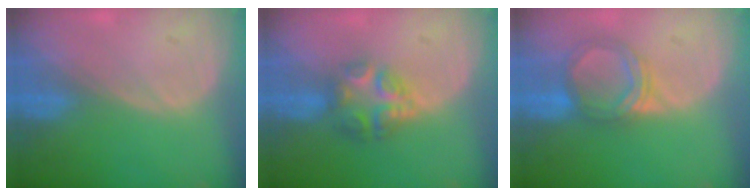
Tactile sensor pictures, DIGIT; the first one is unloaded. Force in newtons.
{"total": 6.2, "press": 5.4, "slide": 2.9}
{"total": 5.5, "press": 5.2, "slide": 1.8}